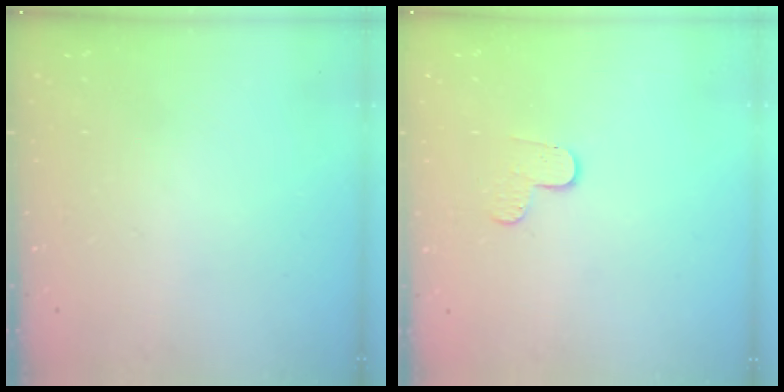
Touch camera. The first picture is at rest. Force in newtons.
{"total": 6.2, "press": 6.2, "slide": 0.6}